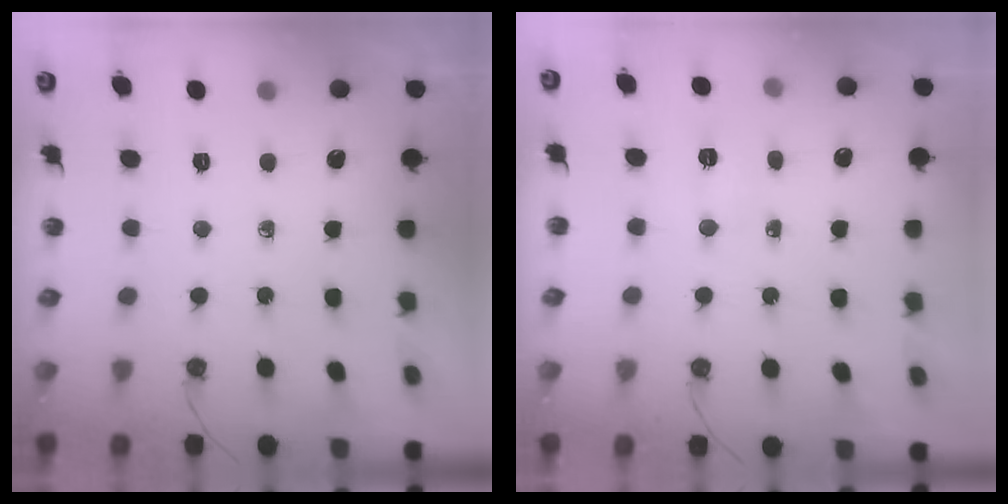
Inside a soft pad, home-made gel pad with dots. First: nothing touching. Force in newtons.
{"total": 3.4, "press": 3.3, "slide": 0.9}